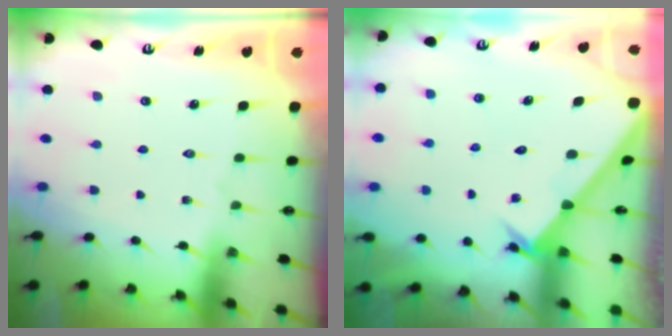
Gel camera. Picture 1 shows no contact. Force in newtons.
{"total": 2.0, "press": 2.0, "slide": 0.2}